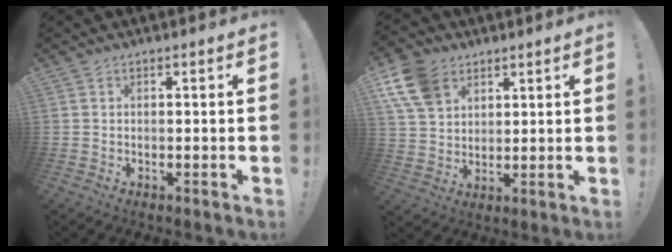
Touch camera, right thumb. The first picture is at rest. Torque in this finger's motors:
{"motor_torque": [0.05, 0.43, 0.72, 0.37, 0.11]}